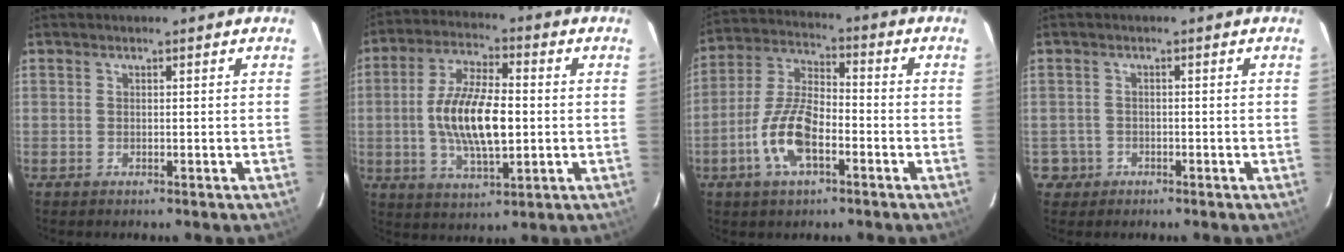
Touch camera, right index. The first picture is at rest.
{"total": 13.5, "force": [-0.8, 5.4, 12.3], "torque": [-0.240, 0.002, -0.015]}
{"total": 11.4, "force": [-4.6, 5.0, 9.2], "torque": [-0.198, 0.005, -0.089]}
{"total": 3.2, "force": [-1.1, 3.0, 0.1], "torque": [-0.008, 0.015, -0.015]}